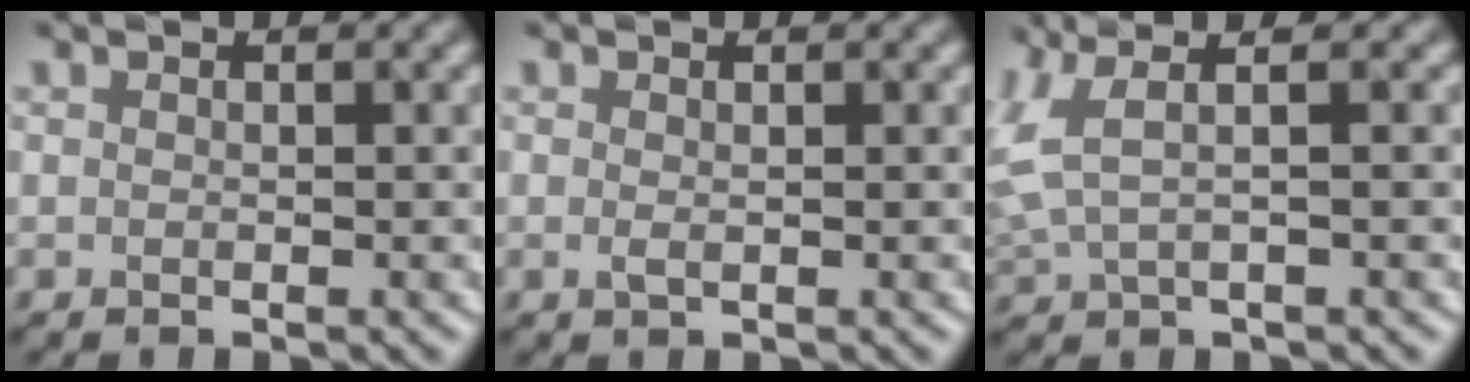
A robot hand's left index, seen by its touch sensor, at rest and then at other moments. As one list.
[{"total": 0.6, "force": [0.0, 0.2, 0.6], "torque": [-0.015, -0.004, -0.001]}, {"total": 4.2, "force": [1.5, 1.4, 3.6], "torque": [-0.094, 0.010, 0.032]}]